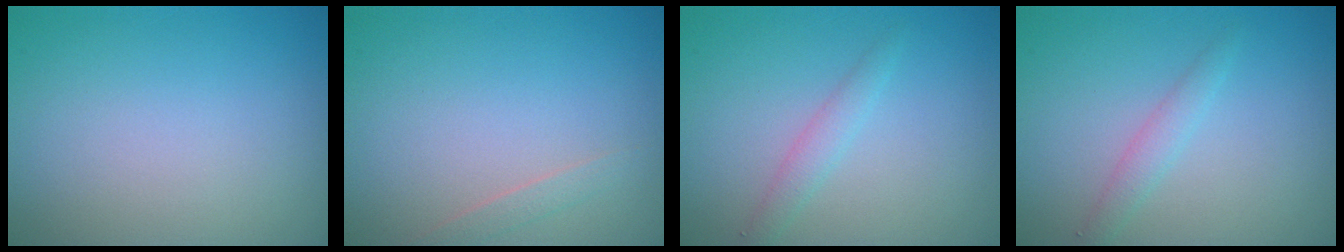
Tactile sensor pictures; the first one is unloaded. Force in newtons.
{"total": 0.8, "press": 0.8, "slide": 0.0}
{"total": 1.1, "press": 1.1, "slide": 0.1}
{"total": 1.1, "press": 1.1, "slide": 0.1}